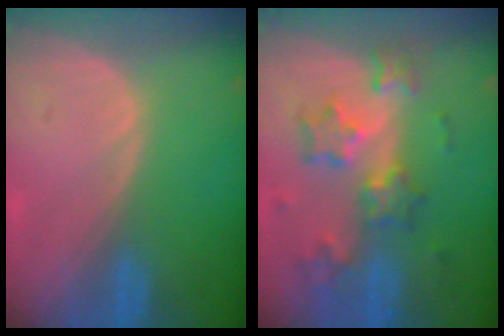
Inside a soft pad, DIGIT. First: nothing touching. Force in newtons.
{"total": 8.5, "press": 7.5, "slide": 4.0}